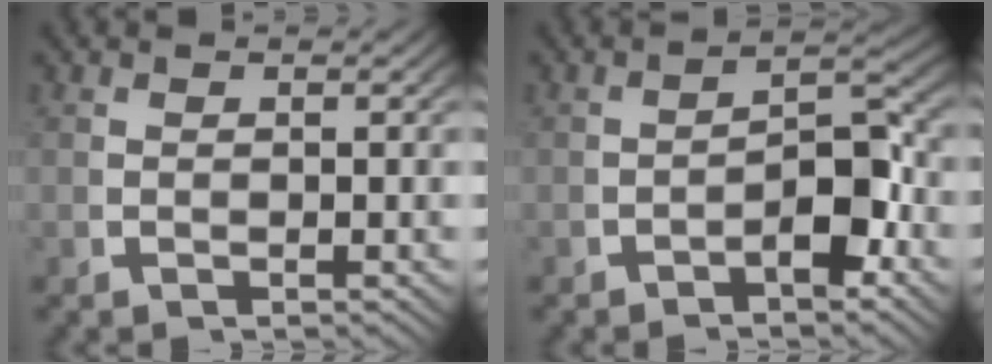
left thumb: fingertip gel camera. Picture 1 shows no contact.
{"total": 4.1, "force": [-1.3, 1.7, 3.5], "torque": [-0.052, -0.007, -0.018]}